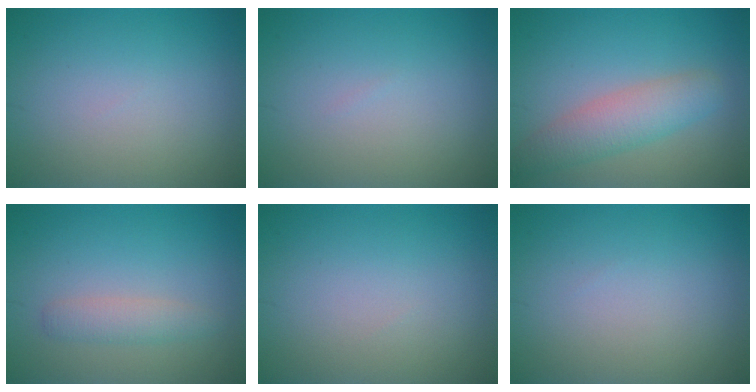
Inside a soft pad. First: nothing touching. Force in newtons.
{"total": 0.0}
{"total": 4.1, "press": 4.1, "slide": 0.3}
{"total": 1.9, "press": 1.9, "slide": 0.1}
{"total": 0.0}
{"total": 0.0}